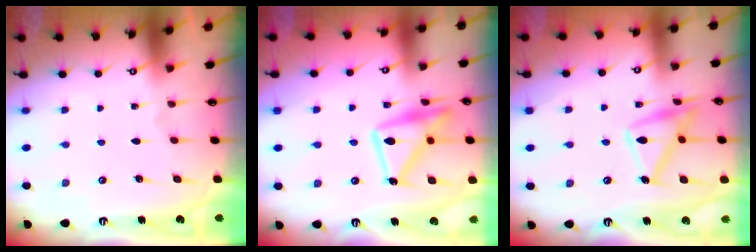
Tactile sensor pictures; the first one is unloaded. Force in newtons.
{"total": 16.6, "press": 16.5, "slide": 1.1}
{"total": 15.1, "press": 15.0, "slide": 1.0}